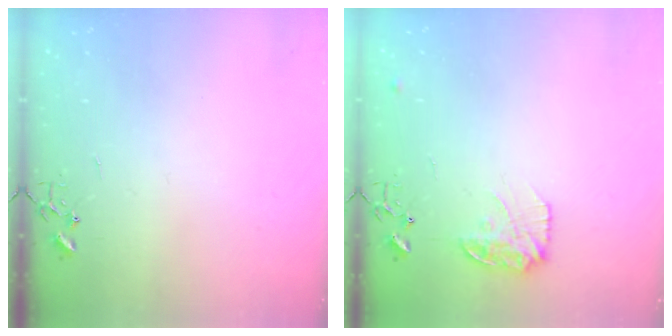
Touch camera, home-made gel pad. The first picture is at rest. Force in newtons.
{"total": 12.3, "press": 12.3, "slide": 0.5}